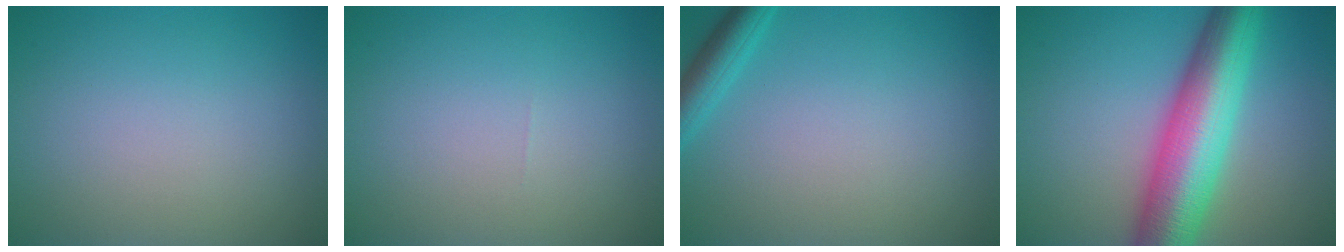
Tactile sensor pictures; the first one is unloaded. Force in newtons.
{"total": 0.0}
{"total": 2.6, "press": 2.6, "slide": 0.2}
{"total": 10.6, "press": 10.6, "slide": 0.1}